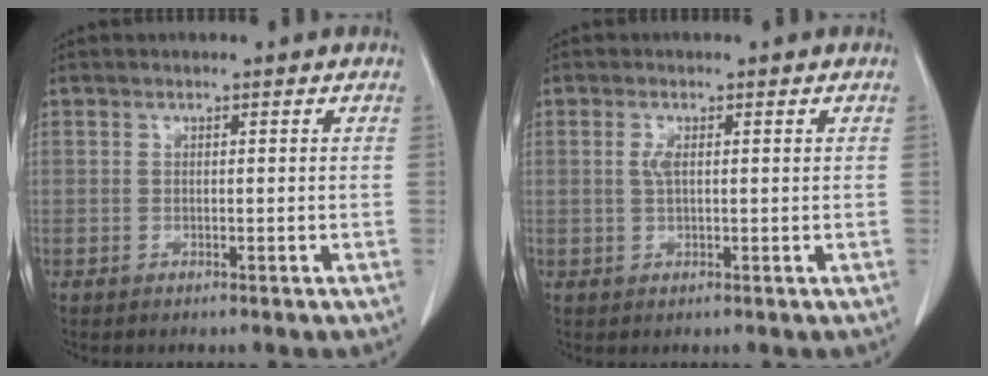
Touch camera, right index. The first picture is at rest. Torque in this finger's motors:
{"motor_torque": [0.05, -0.01, 0.02, 0.01]}